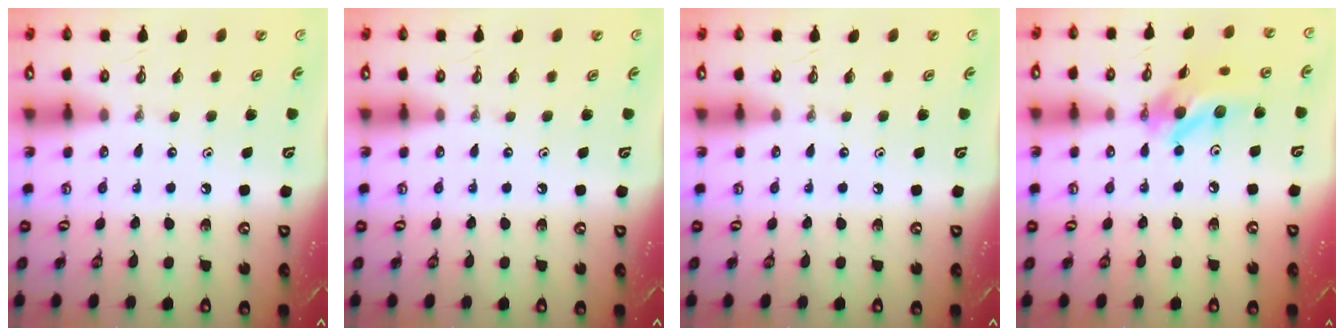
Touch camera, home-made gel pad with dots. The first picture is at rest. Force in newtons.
{"total": 0.0}
{"total": 0.0}
{"total": 13.2, "press": 12.8, "slide": 3.0}